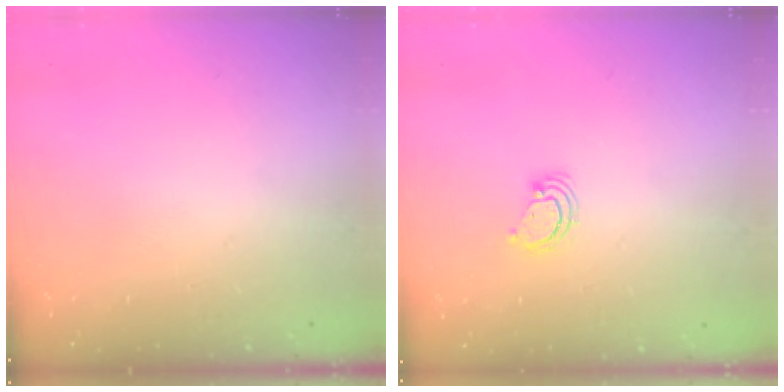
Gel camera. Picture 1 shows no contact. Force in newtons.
{"total": 2.9, "press": 2.9, "slide": 0.3}